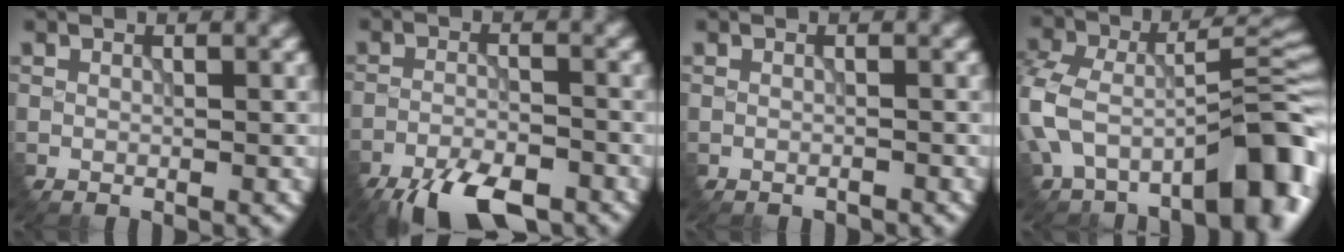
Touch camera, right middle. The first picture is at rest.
{"total": 8.1, "force": [-6.7, 2.3, 4.0], "torque": [-0.063, -0.030, -0.115]}
{"total": 0.8, "force": [-0.8, 0.1, -0.1], "torque": [0.002, -0.006, -0.011]}
{"total": 9.6, "force": [-4.7, 4.5, 7.0], "torque": [-0.114, 0.003, -0.082]}